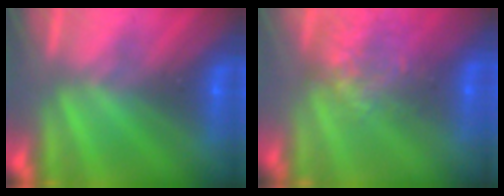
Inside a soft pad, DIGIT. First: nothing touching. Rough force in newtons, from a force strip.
{"total": 5.8}